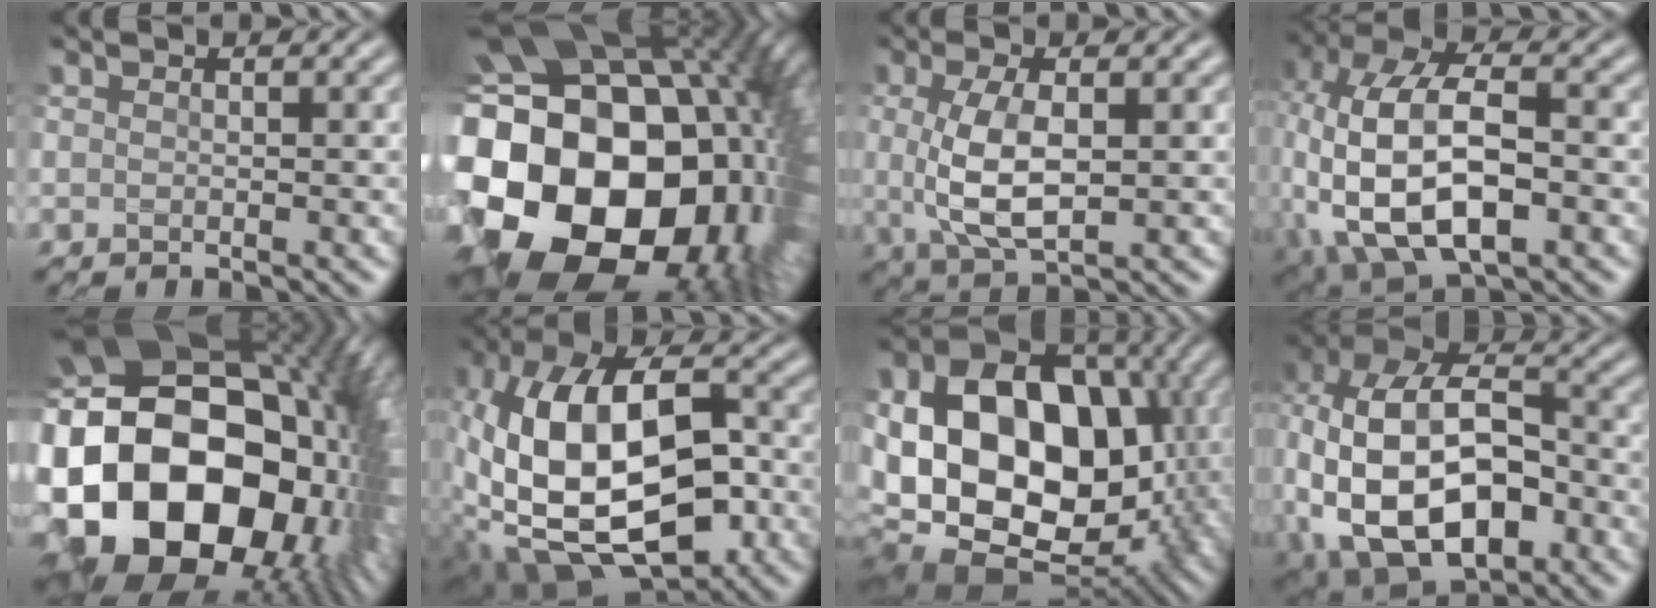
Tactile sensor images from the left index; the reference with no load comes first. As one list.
[{"total": 23.4, "force": [-2.2, 17.7, 15.1], "torque": [-0.265, -0.046, -0.067]}, {"total": 5.6, "force": [0.4, 2.1, 5.2], "torque": [-0.119, 0.000, 0.010]}, {"total": 13.3, "force": [-1.8, 7.2, 11.0], "torque": [-0.239, 0.001, -0.030]}, {"total": 22.9, "force": [-2.4, 16.6, 15.6], "torque": [-0.323, -0.056, -0.013]}, {"total": 16.4, "force": [-2.4, 9.0, 13.5], "torque": [-0.264, 0.016, -0.037]}, {"total": 20.4, "force": [-0.9, 14.9, 13.8], "torque": [-0.258, -0.018, 0.010]}, {"total": 15.7, "force": [-2.3, 10.4, 11.6], "torque": [-0.241, -0.007, -0.007]}]